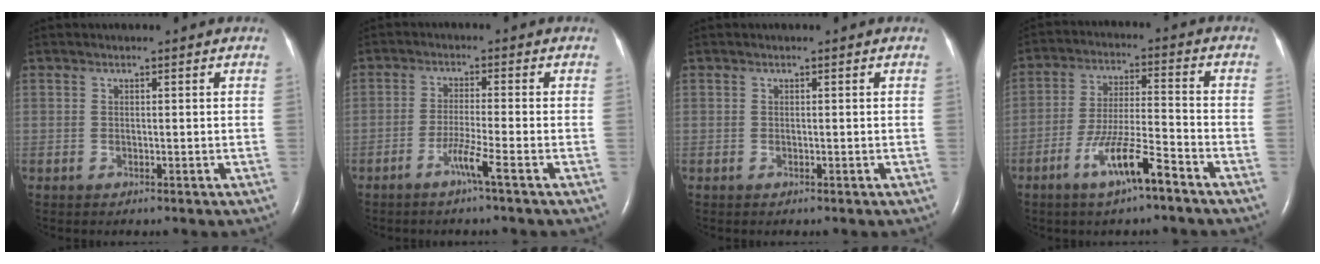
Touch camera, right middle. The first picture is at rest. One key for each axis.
{"total": 3.7, "fx": -2.2, "fy": -1.0, "fz": 2.8, "tx": -0.055, "ty": -0.007, "tz": -0.048}
{"total": 0.0}
{"total": 9.1, "fx": -5.7, "fy": 0.6, "fz": 7.1, "tx": -0.134, "ty": -0.006, "tz": -0.105}